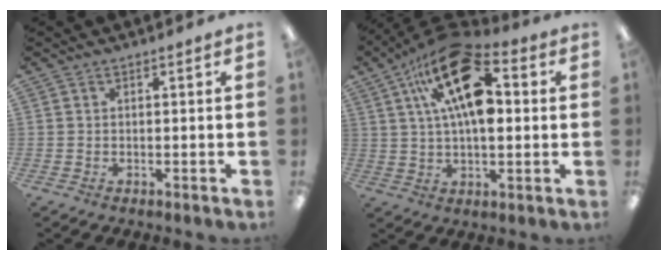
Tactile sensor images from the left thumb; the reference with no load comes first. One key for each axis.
{"total": 19.7, "fx": 7.7, "fy": 9.3, "fz": 15.5, "tx": -0.279, "ty": -0.035, "tz": 0.125}